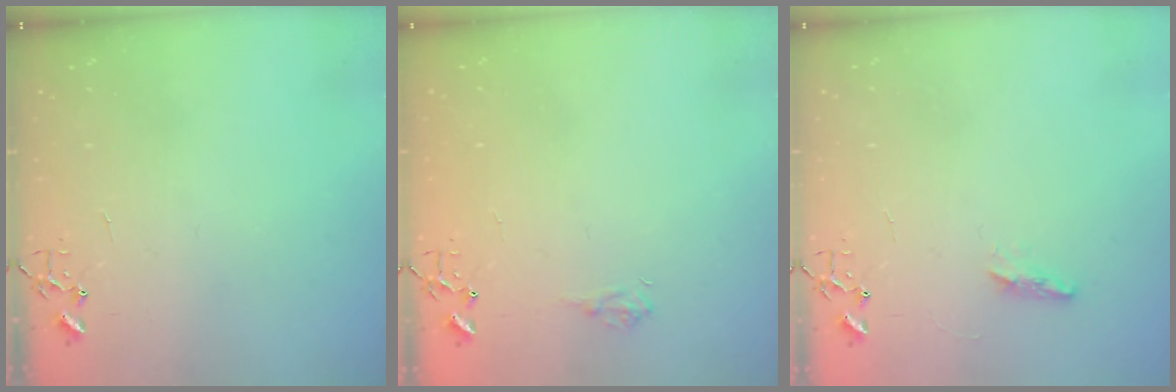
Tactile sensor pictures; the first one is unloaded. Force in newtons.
{"total": 5.9, "press": 5.9, "slide": 0.6}
{"total": 5.4, "press": 5.3, "slide": 0.6}